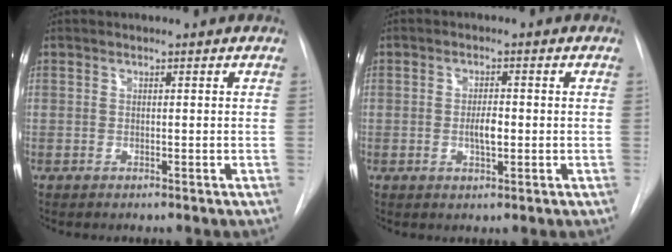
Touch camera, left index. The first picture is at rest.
{"total": 2.9, "force": [-0.4, 0.9, 2.7], "torque": [-0.049, 0.001, -0.004]}